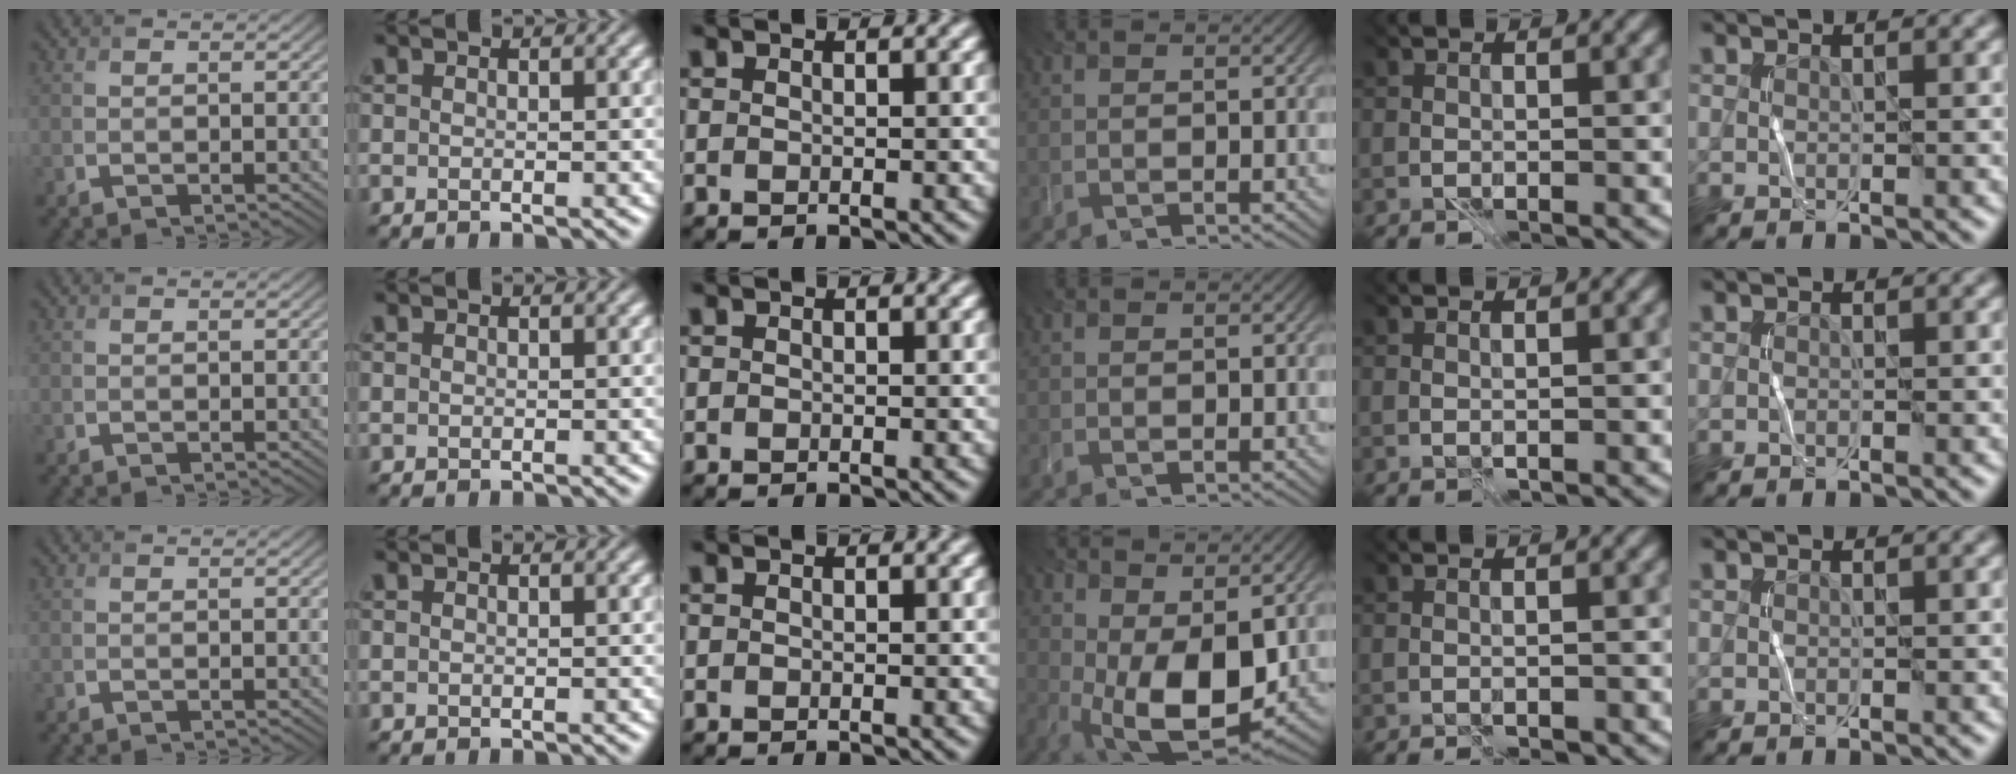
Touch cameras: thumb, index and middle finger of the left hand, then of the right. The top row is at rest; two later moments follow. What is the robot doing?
{"motion": "wrap", "object": "cellophane"}